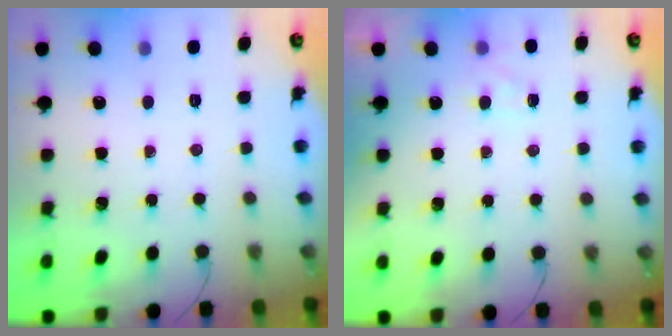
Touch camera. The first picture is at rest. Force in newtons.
{"total": 4.1, "press": 3.9, "slide": 1.4}